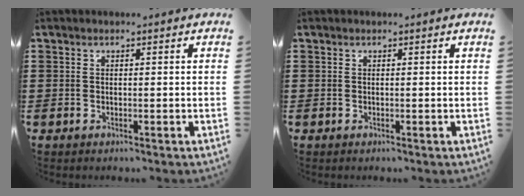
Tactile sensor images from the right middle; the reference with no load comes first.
{"total": 0.0}